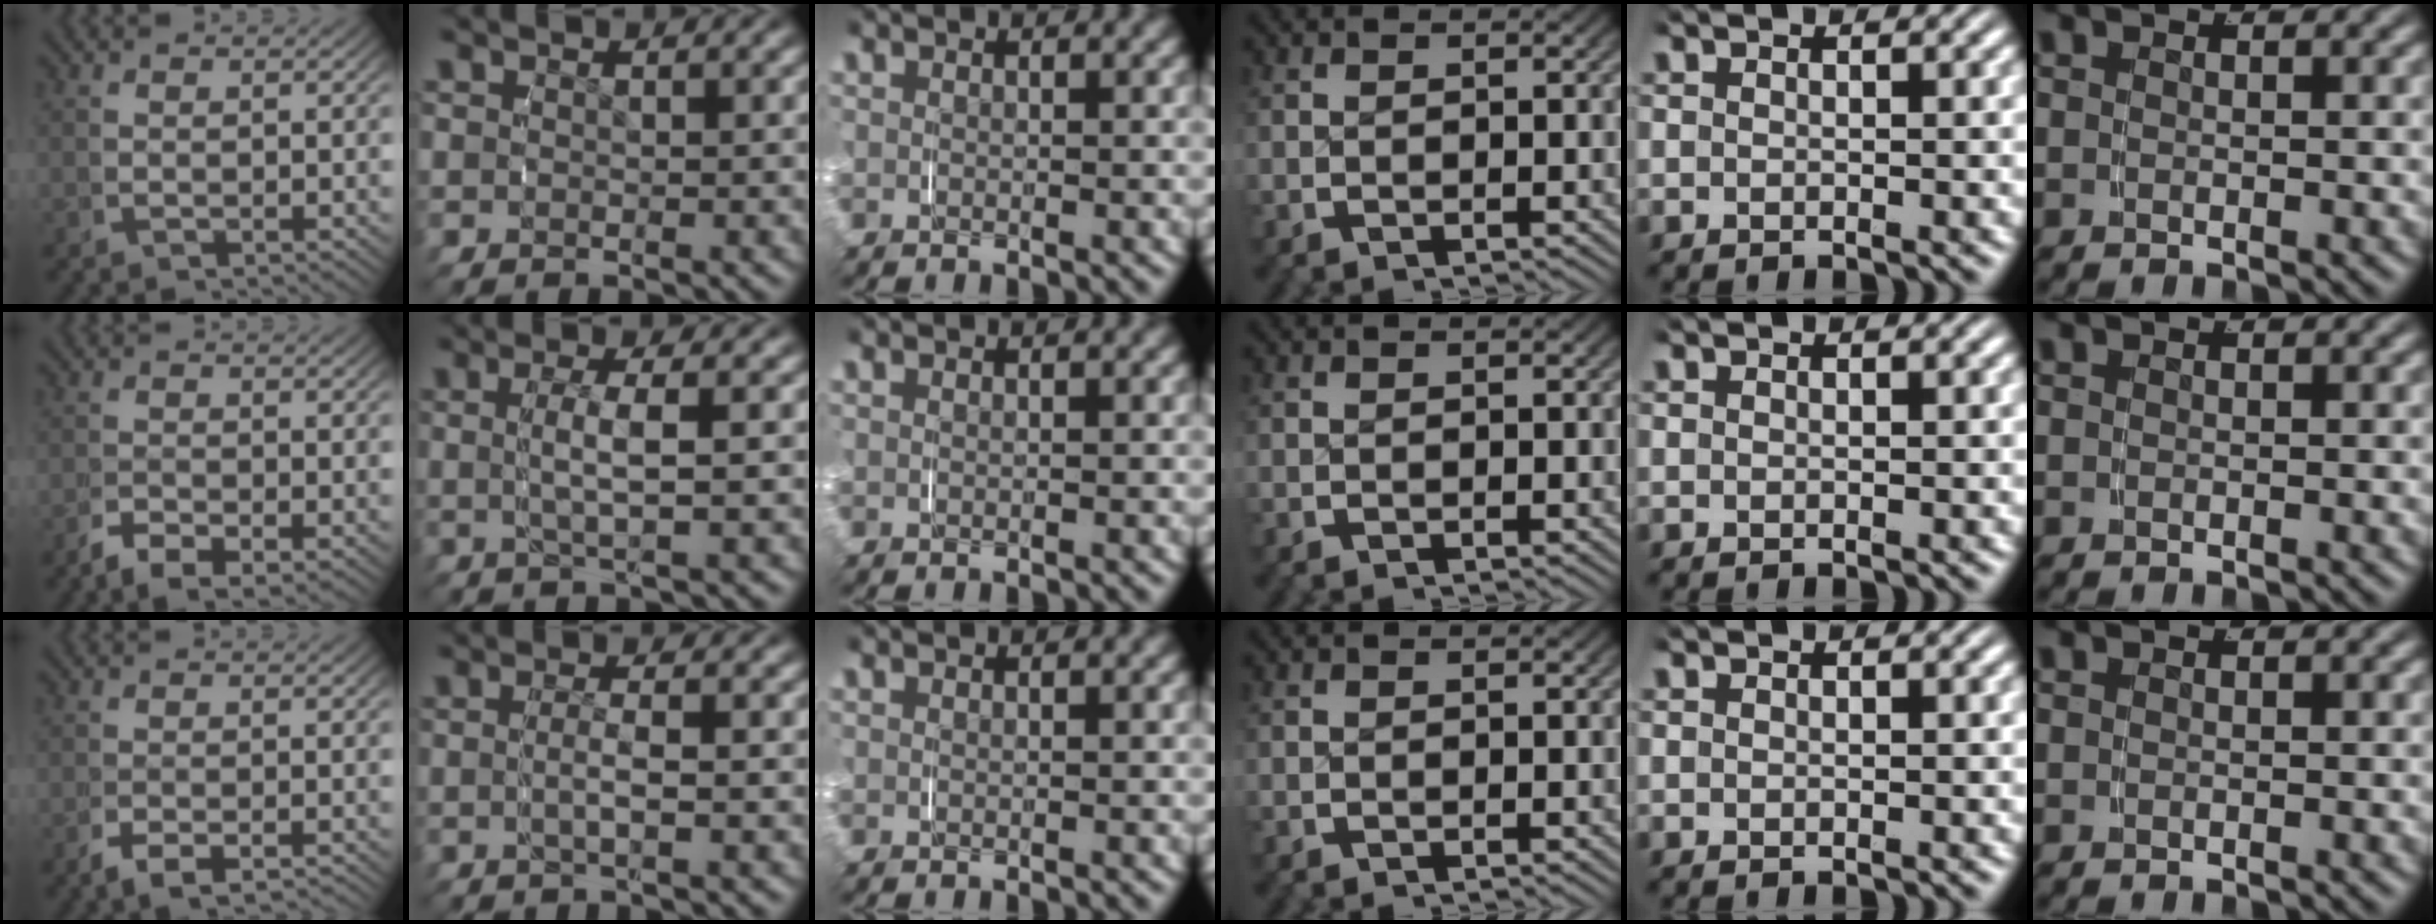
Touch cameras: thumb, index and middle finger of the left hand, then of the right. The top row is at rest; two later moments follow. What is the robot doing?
{"motion": "grasp_and_lifting", "object": "map"}